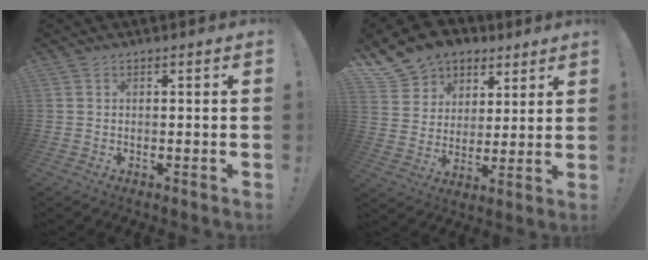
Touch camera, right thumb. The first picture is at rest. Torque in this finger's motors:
{"motor_torque": [0.01, 0.15, 0.18, 0.14, 0.05]}